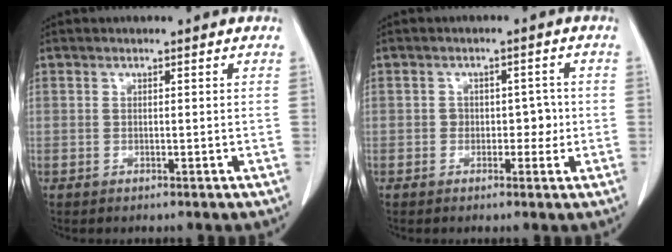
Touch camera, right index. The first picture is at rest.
{"total": 2.9, "force": [-0.3, 2.1, 1.9], "torque": [-0.011, 0.011, -0.003]}